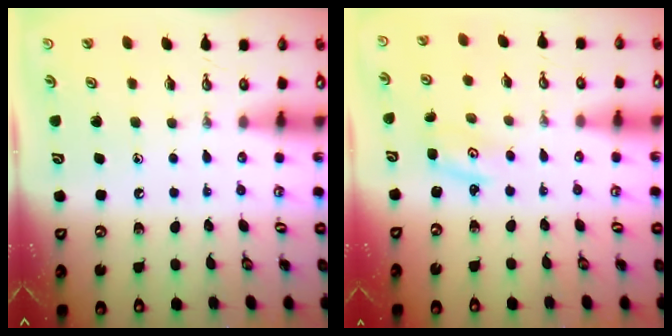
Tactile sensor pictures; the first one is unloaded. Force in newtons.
{"total": 2.0, "press": 2.0, "slide": 0.2}